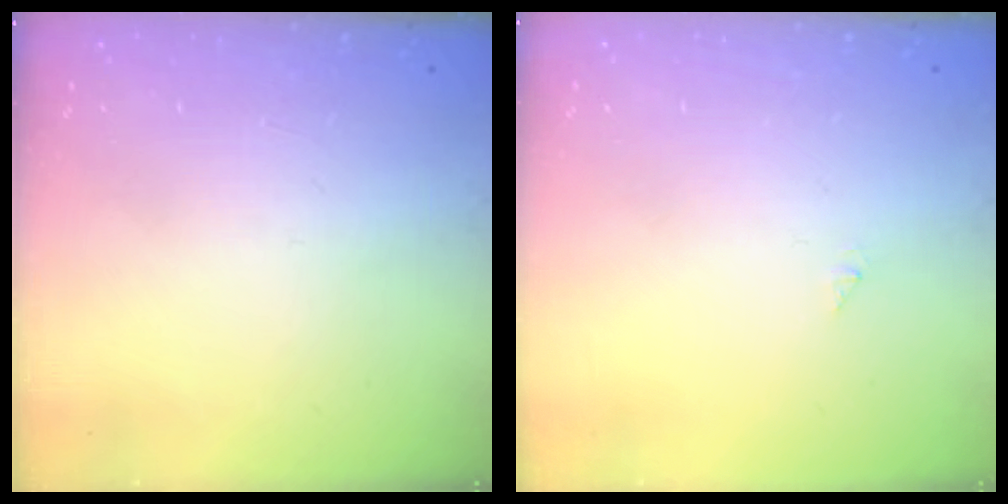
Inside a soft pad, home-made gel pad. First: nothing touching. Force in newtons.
{"total": 0.0}